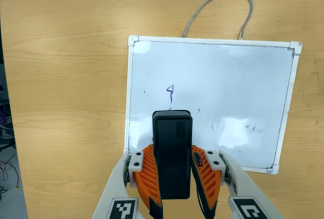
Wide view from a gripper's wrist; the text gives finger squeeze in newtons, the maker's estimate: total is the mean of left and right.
{"total": 7.9, "left": 7.0, "right": 8.9}